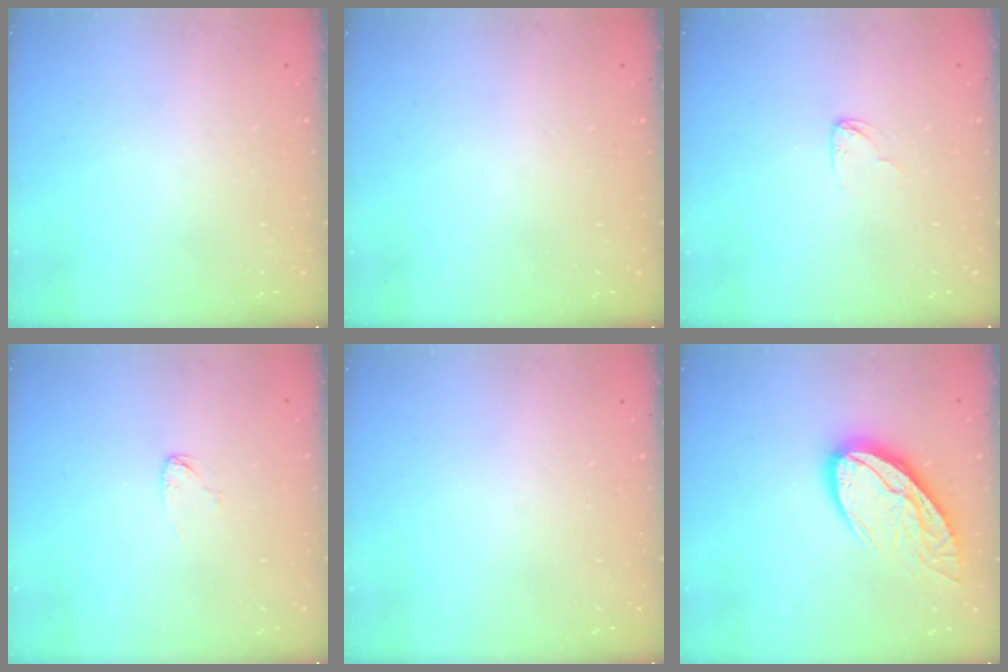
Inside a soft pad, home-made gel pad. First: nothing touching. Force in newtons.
{"total": 0.0}
{"total": 2.9, "press": 2.9, "slide": 0.2}
{"total": 3.0, "press": 3.0, "slide": 0.2}
{"total": 0.0}
{"total": 14.7, "press": 14.6, "slide": 1.5}